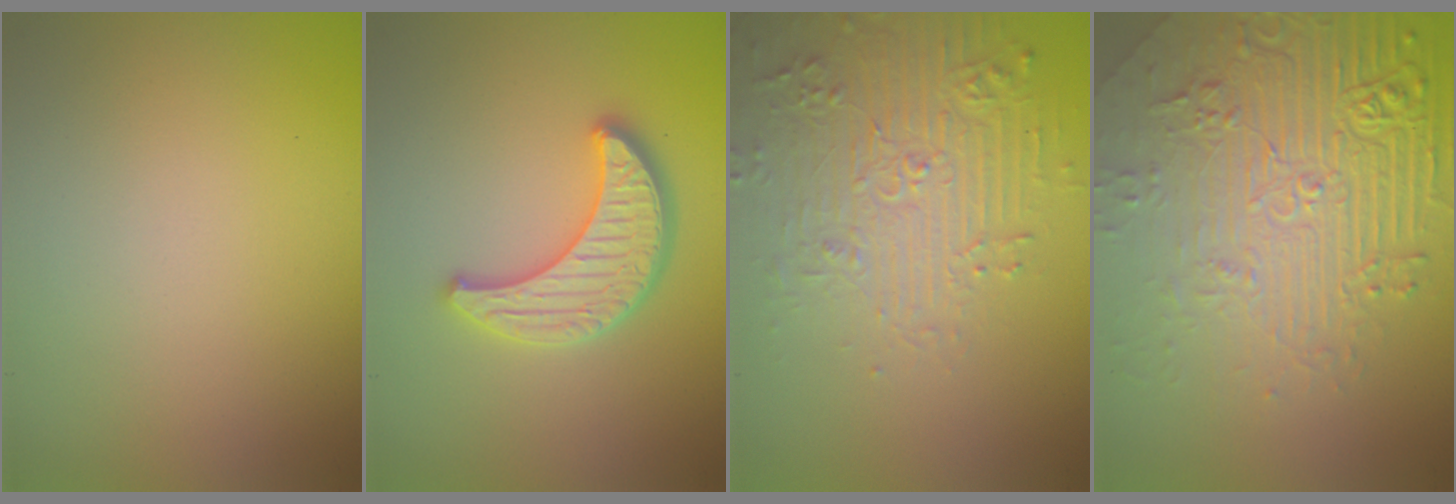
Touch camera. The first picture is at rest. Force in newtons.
{"total": 3.8, "press": 3.7, "slide": 0.9}
{"total": 4.6, "press": 4.2, "slide": 1.9}
{"total": 9.0, "press": 6.1, "slide": 6.6}